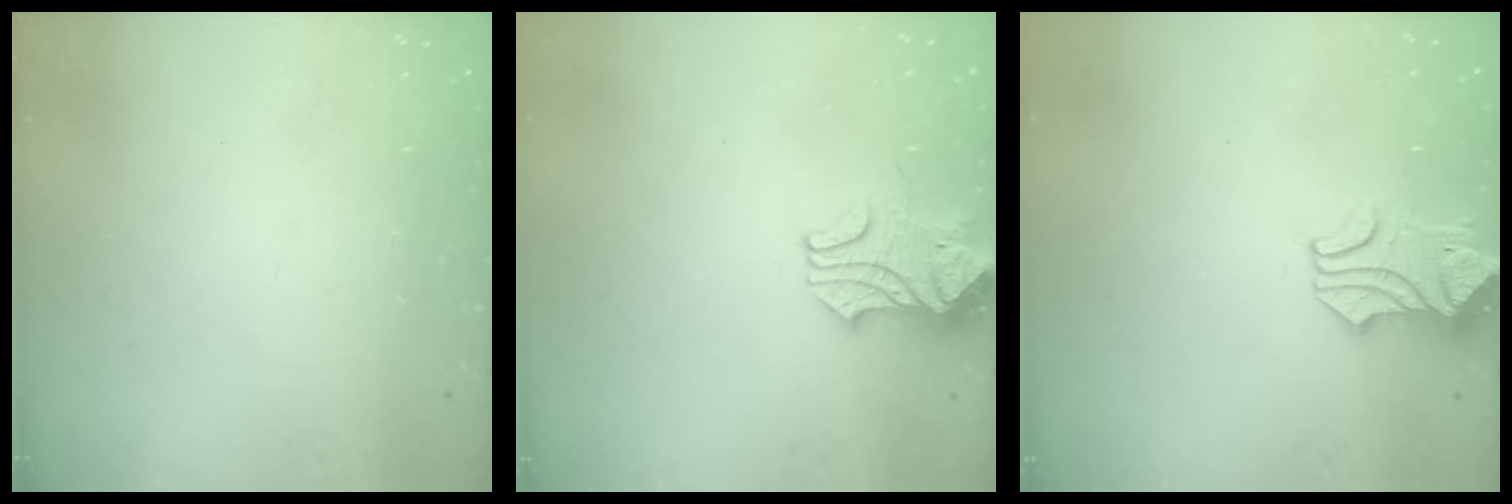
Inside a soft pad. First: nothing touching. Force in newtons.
{"total": 2.4, "press": 2.2, "slide": 1.0}
{"total": 1.0, "press": 0.7, "slide": 0.7}